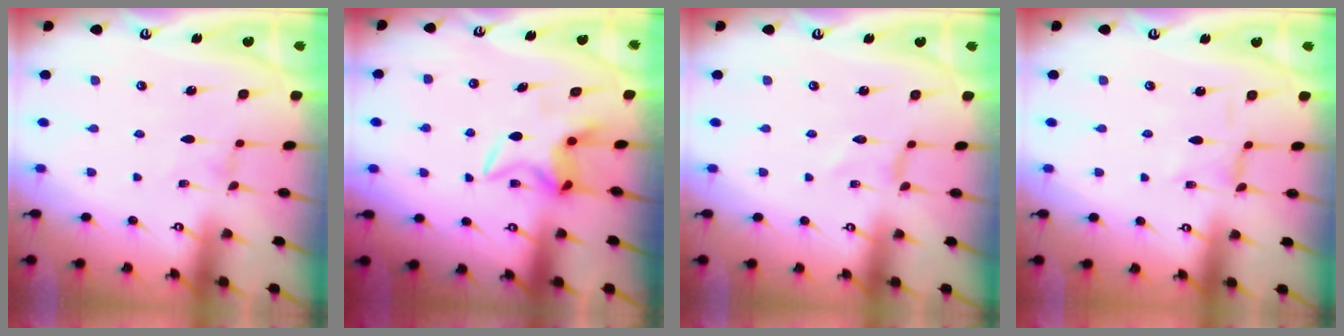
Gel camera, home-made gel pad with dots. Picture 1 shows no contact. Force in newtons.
{"total": 5.5, "press": 5.5, "slide": 0.4}
{"total": 0.0}
{"total": 0.6, "press": 0.5, "slide": 0.2}